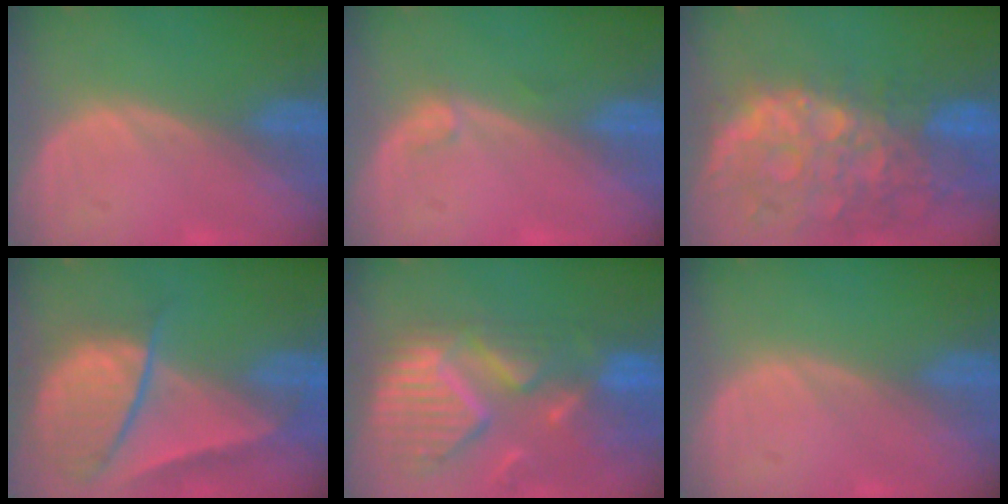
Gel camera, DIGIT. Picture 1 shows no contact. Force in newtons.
{"total": 0.8, "press": 0.7, "slide": 0.1}
{"total": 13.9, "press": 11.3, "slide": 8.1}
{"total": 9.8, "press": 8.2, "slide": 5.3}
{"total": 12.9, "press": 10.9, "slide": 6.9}
{"total": 0.0}